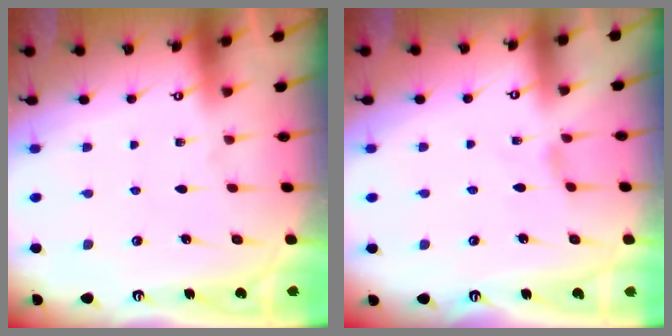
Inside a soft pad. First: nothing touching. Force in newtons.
{"total": 0.8, "press": 0.7, "slide": 0.4}